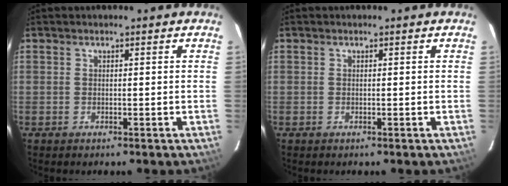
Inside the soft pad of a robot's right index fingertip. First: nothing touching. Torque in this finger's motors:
{"motor_torque": [0.00, 0.00, 0.00, 0.00]}